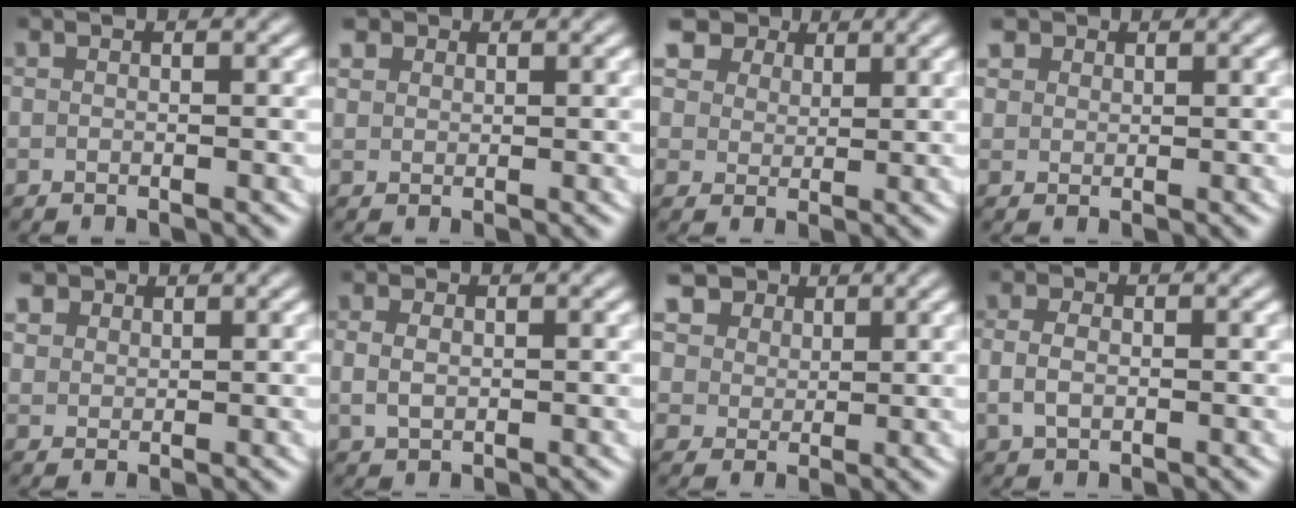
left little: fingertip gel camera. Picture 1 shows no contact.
{"total": 1.7, "force": [1.1, 1.2, 0.6], "torque": [-0.022, -0.005, 0.028]}
{"total": 8.9, "force": [5.0, 6.2, 4.0], "torque": [-0.087, -0.001, 0.081]}
{"total": 2.2, "force": [1.5, 1.6, 0.7], "torque": [-0.026, -0.006, 0.033]}
{"total": 2.5, "force": [1.6, 1.8, 0.9], "torque": [-0.029, -0.006, 0.037]}
{"total": 1.5, "force": [0.2, 1.0, 1.1], "torque": [-0.026, -0.006, 0.012]}
{"total": 8.5, "force": [4.0, 6.5, 3.6], "torque": [-0.096, -0.014, 0.071]}
{"total": 1.9, "force": [-0.2, 1.3, 1.4], "torque": [-0.033, -0.004, 0.002]}